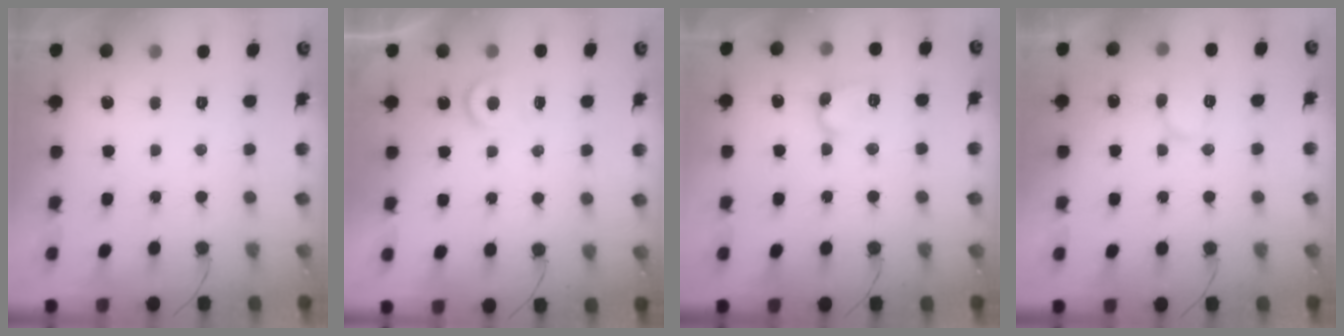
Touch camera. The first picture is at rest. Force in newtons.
{"total": 4.4, "press": 4.4, "slide": 0.5}
{"total": 5.6, "press": 5.5, "slide": 0.8}
{"total": 9.2, "press": 9.1, "slide": 1.5}